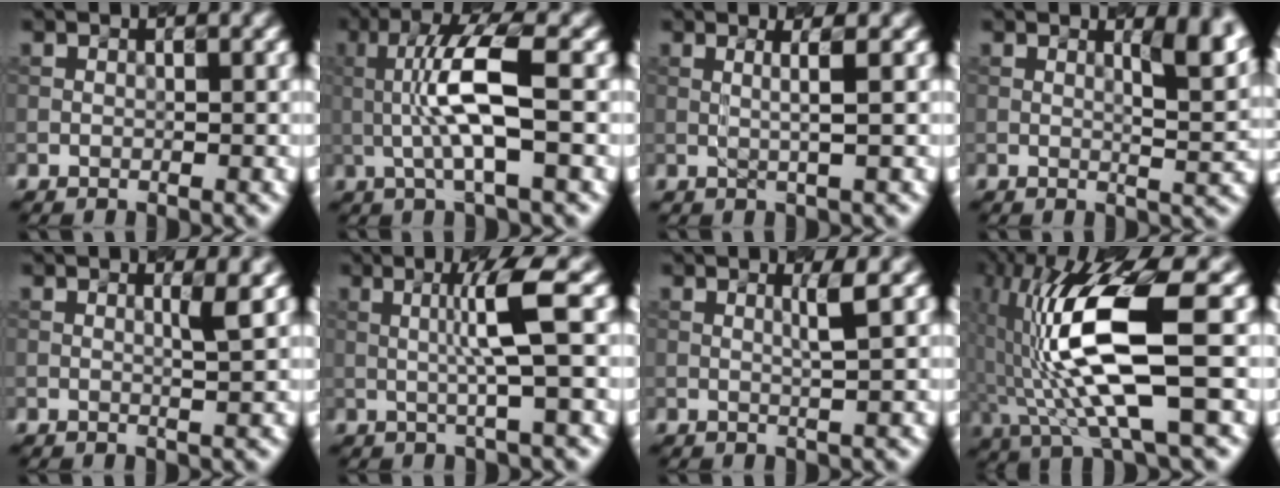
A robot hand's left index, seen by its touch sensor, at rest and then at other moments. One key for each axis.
{"total": 6.1, "fx": -0.1, "fy": 1.1, "fz": 6.0, "tx": -0.120, "ty": 0.009, "tz": -0.004}
{"total": 2.1, "fx": 0.5, "fy": 0.5, "fz": 2.0, "tx": -0.039, "ty": 0.006, "tz": -0.004}
{"total": 3.8, "fx": 1.8, "fy": 1.0, "fz": 3.2, "tx": -0.042, "ty": -0.006, "tz": 0.027}
{"total": 1.5, "fx": 0.6, "fy": 0.2, "fz": 1.4, "tx": -0.019, "ty": 0.000, "tz": 0.004}
{"total": 3.9, "fx": 0.4, "fy": -0.1, "fz": 3.9, "tx": -0.077, "ty": 0.002, "tz": 0.008}
{"total": 1.6, "fx": 0.6, "fy": 0.2, "fz": 1.5, "tx": -0.027, "ty": 0.001, "tz": 0.005}
{"total": 11.0, "fx": -0.2, "fy": 2.6, "fz": 10.7, "tx": -0.212, "ty": 0.004, "tz": 0.001}